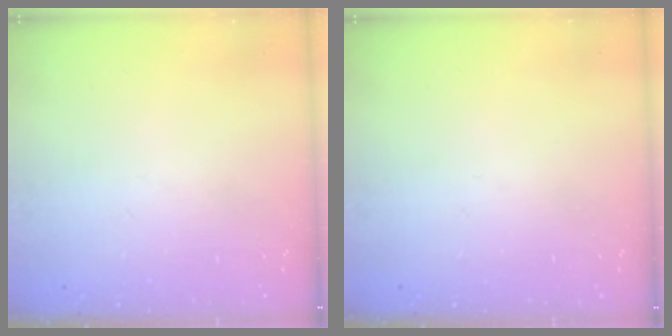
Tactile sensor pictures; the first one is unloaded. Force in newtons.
{"total": 0.0}